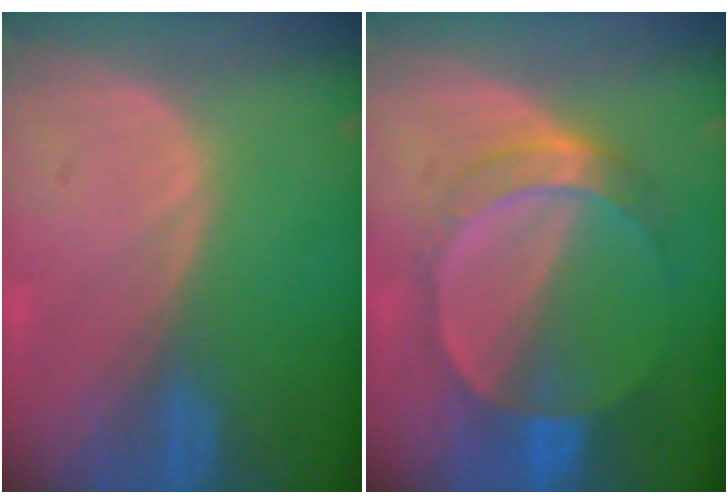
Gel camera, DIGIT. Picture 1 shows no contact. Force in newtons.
{"total": 7.4, "press": 6.4, "slide": 3.8}